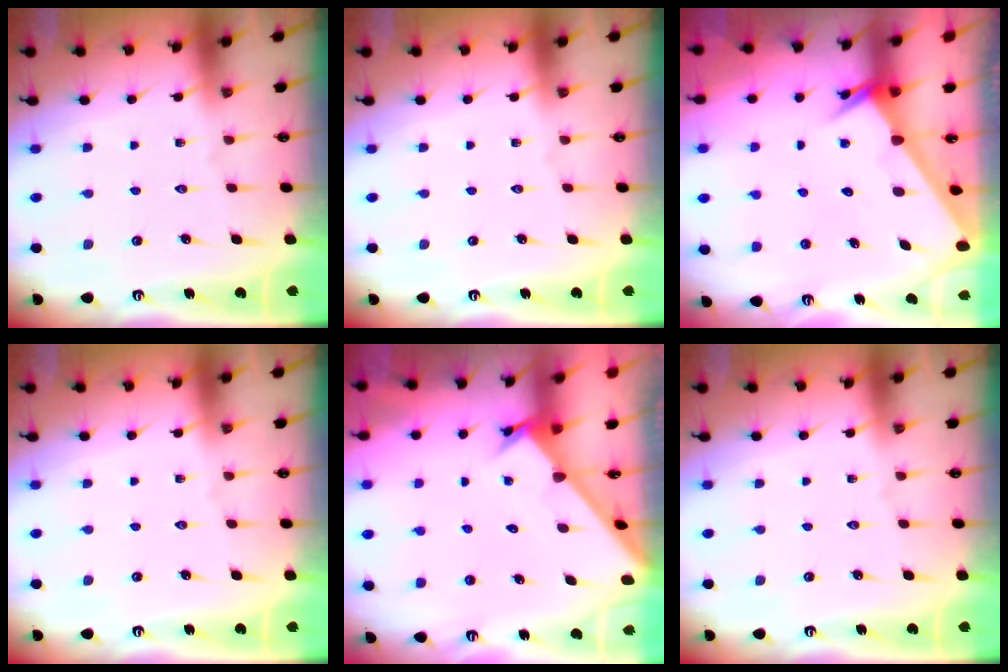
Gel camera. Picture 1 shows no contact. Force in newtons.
{"total": 0.0}
{"total": 2.5, "press": 2.5, "slide": 0.1}
{"total": 0.0}
{"total": 2.7, "press": 2.7, "slide": 0.3}
{"total": 0.0}